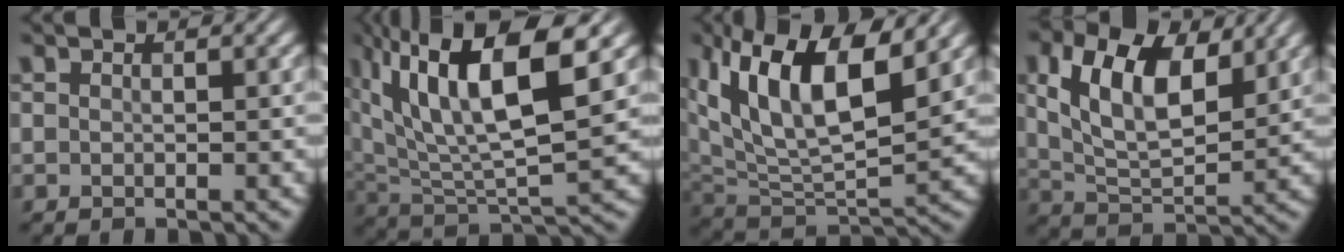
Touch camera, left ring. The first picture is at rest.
{"total": 12.7, "force": [6.0, 3.9, 10.5], "torque": [-0.196, 0.015, 0.108]}
{"total": 12.3, "force": [5.7, 5.0, 9.7], "torque": [-0.180, 0.005, 0.103]}
{"total": 8.9, "force": [3.3, 4.8, 6.7], "torque": [-0.134, 0.003, 0.059]}